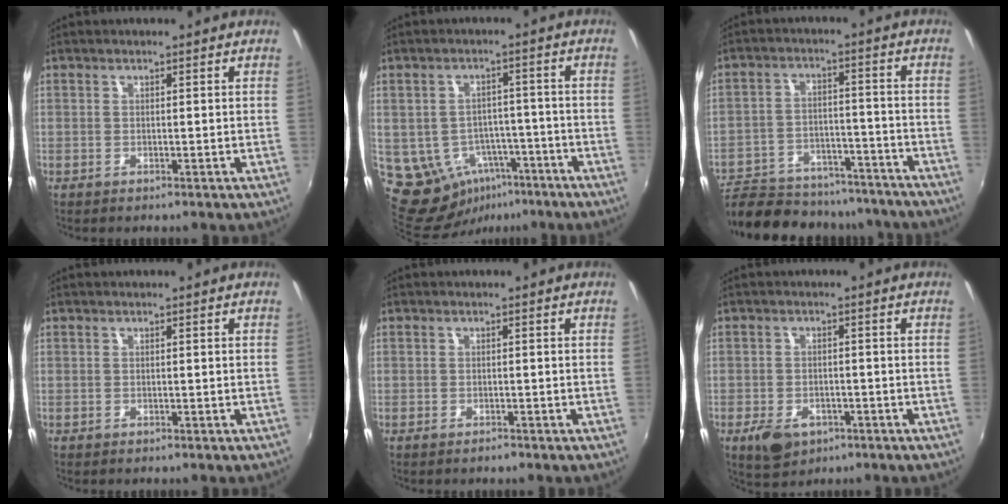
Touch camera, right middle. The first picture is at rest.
{"total": 10.1, "force": [-4.6, 7.8, 4.4], "torque": [-0.093, 0.016, -0.041]}
{"total": 25.7, "force": [-22.0, 9.0, 9.8], "torque": [-0.204, 0.005, -0.296]}
{"total": 0.0}
{"total": 1.1, "force": [-0.9, 0.6, 0.2], "torque": [-0.006, 0.001, -0.014]}
{"total": 6.4, "force": [-3.4, 4.2, 3.4], "torque": [-0.080, -0.010, -0.050]}